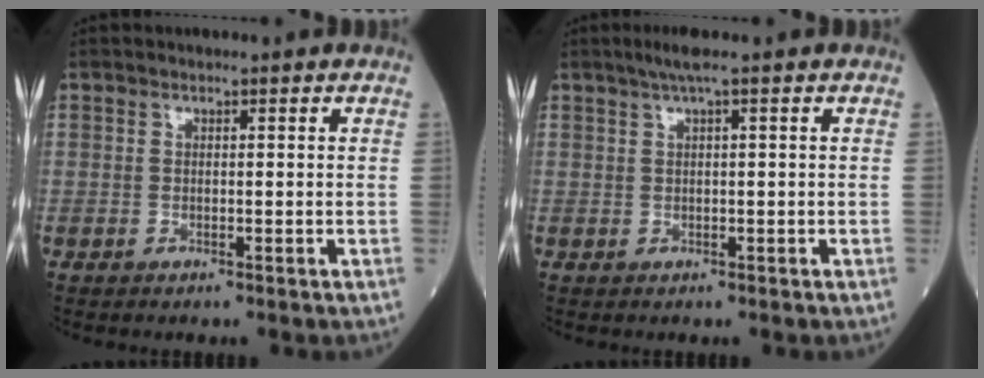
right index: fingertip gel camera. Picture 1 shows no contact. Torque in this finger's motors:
{"motor_torque": [-0.07, -0.06, -0.04, 0.04]}